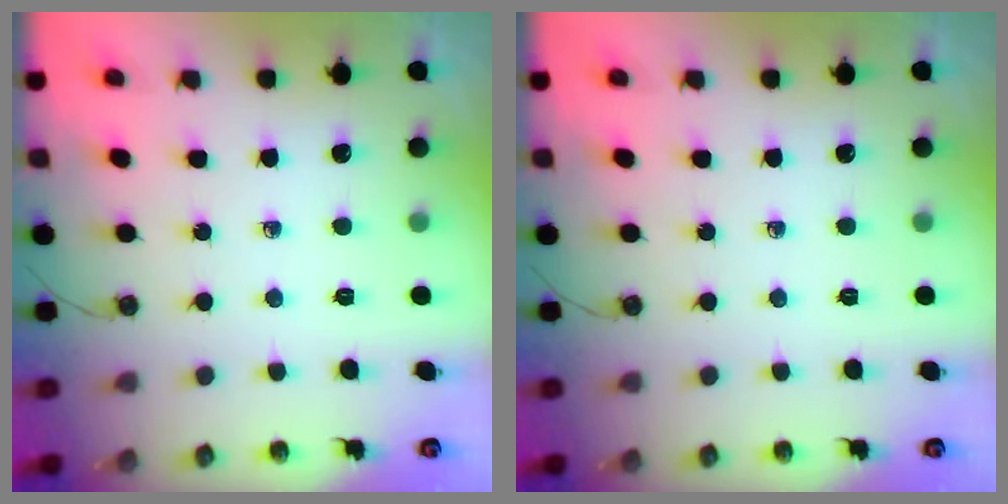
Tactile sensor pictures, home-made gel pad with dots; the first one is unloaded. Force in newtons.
{"total": 0.0}